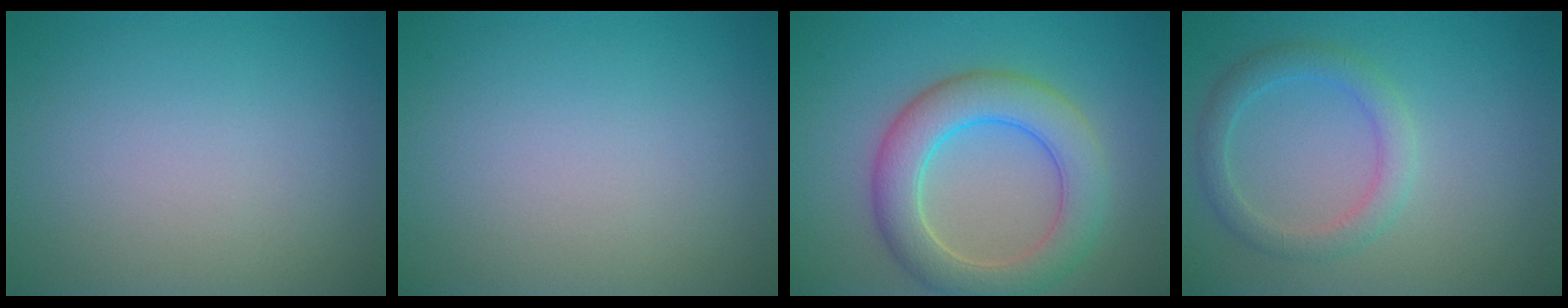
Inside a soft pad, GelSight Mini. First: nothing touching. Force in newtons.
{"total": 0.0}
{"total": 6.4, "press": 6.4, "slide": 0.3}
{"total": 2.7, "press": 2.7, "slide": 0.2}